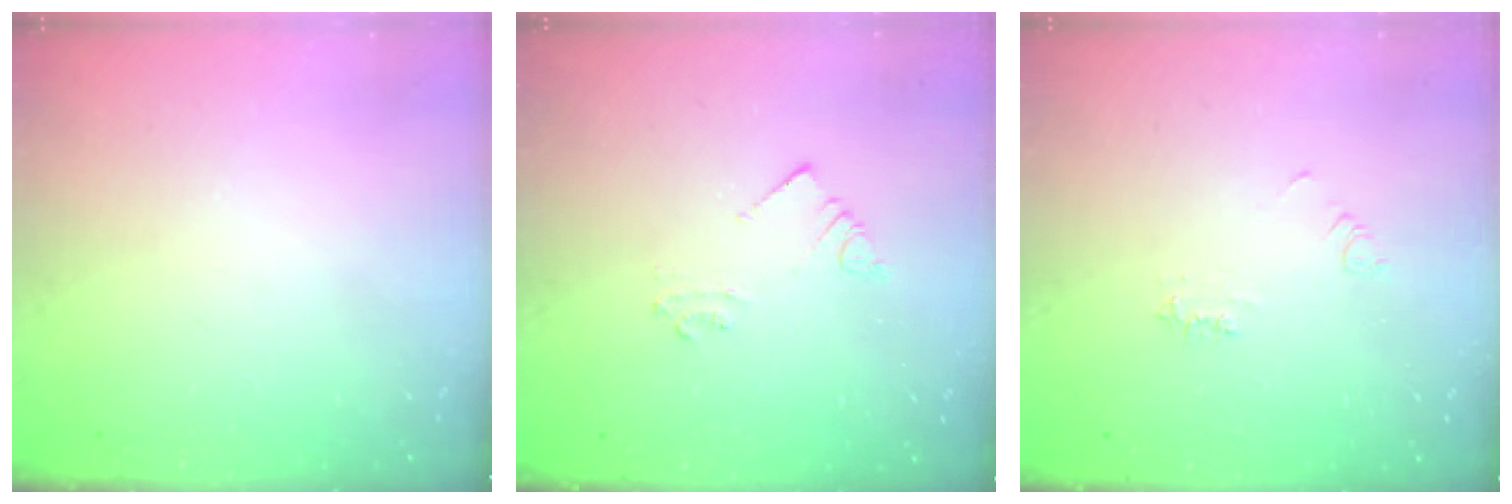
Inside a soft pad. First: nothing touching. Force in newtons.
{"total": 2.5, "press": 2.5, "slide": 0.2}
{"total": 4.5, "press": 4.5, "slide": 0.7}